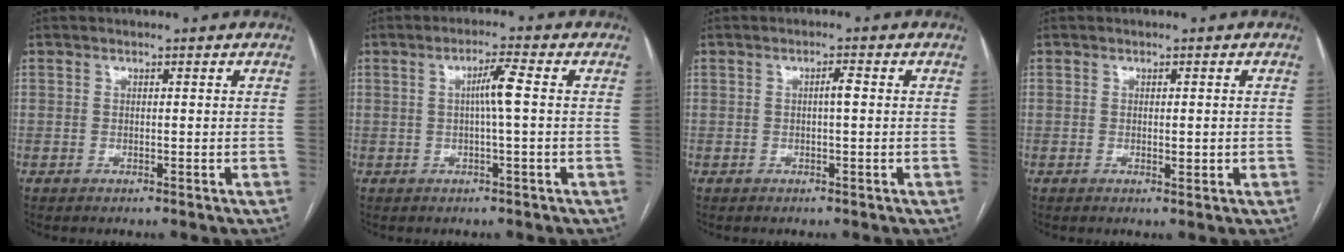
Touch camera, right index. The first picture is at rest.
{"total": 3.9, "force": [0.2, -0.4, 3.8], "torque": [-0.068, 0.006, 0.004]}
{"total": 1.5, "force": [0.0, 0.1, 1.5], "torque": [-0.024, 0.004, 0.000]}
{"total": 1.4, "force": [-0.1, 0.5, 1.3], "torque": [-0.022, -0.005, 0.000]}